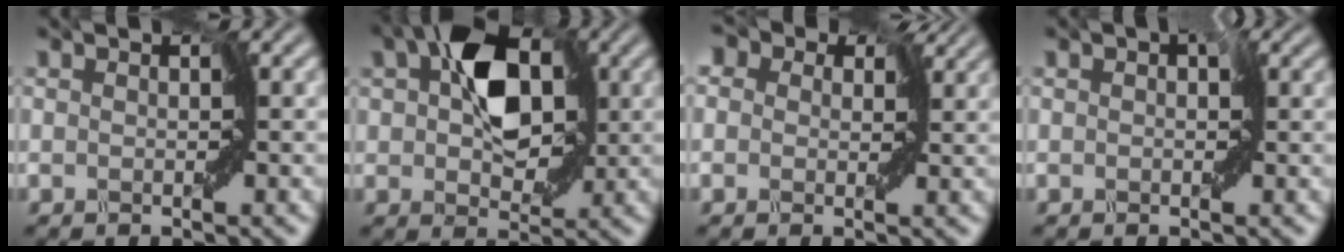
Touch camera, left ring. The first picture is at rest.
{"total": 7.0, "force": [2.0, 4.1, 5.3], "torque": [-0.082, 0.009, 0.034]}
{"total": 6.2, "force": [2.5, 4.4, 3.6], "torque": [-0.068, 0.026, 0.009]}
{"total": 1.1, "force": [0.2, 0.8, 0.8], "torque": [-0.002, 0.002, 0.000]}